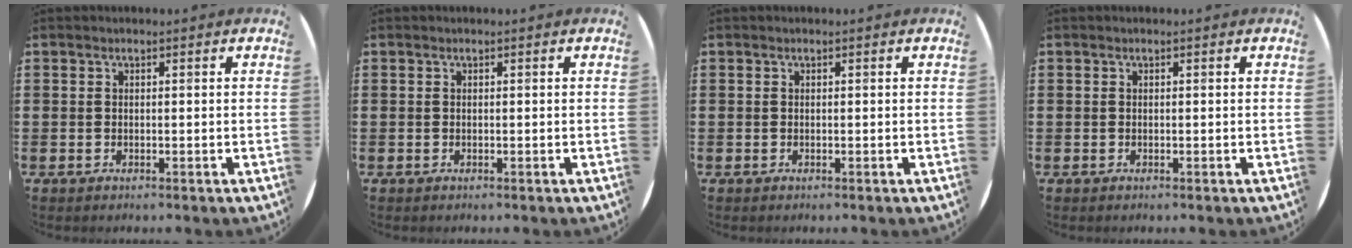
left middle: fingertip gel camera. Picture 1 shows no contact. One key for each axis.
{"total": 0.0}
{"total": 0.0}
{"total": 0.0}